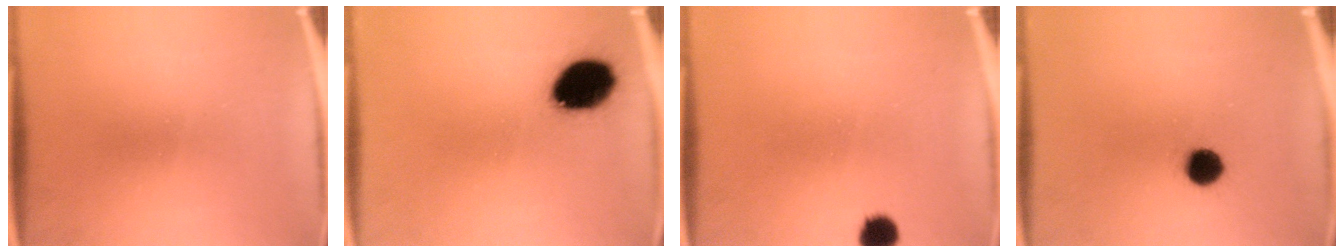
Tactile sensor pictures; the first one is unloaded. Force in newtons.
{"total": 13.2}
{"total": 3.9}
{"total": 5.9}